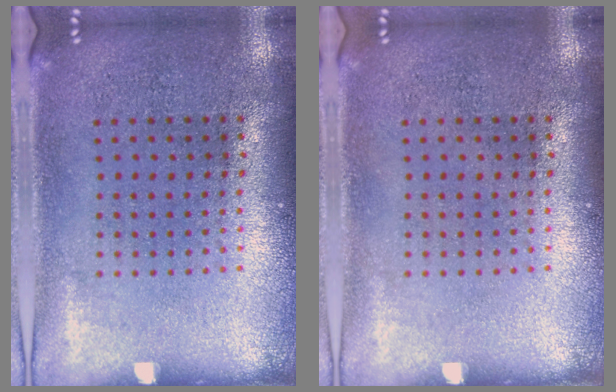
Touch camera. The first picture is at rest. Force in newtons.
{"total": 0.0}